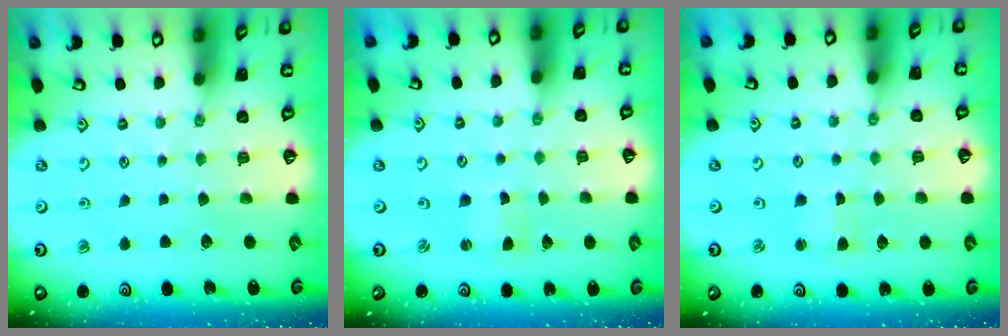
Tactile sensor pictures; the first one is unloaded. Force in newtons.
{"total": 1.2, "press": 1.1, "slide": 0.3}
{"total": 2.1, "press": 2.0, "slide": 0.3}